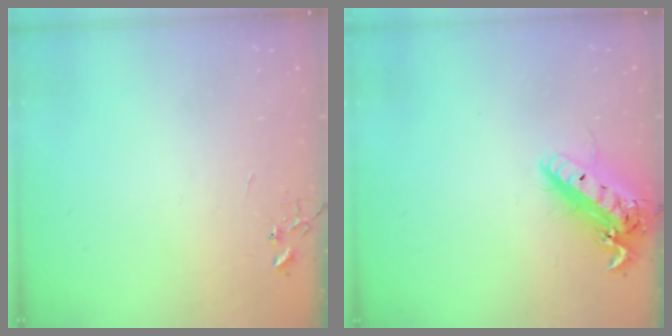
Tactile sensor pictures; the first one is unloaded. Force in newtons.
{"total": 17.4, "press": 16.9, "slide": 4.1}